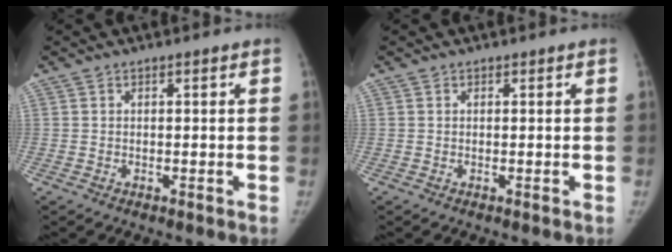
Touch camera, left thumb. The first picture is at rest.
{"total": 0.0}